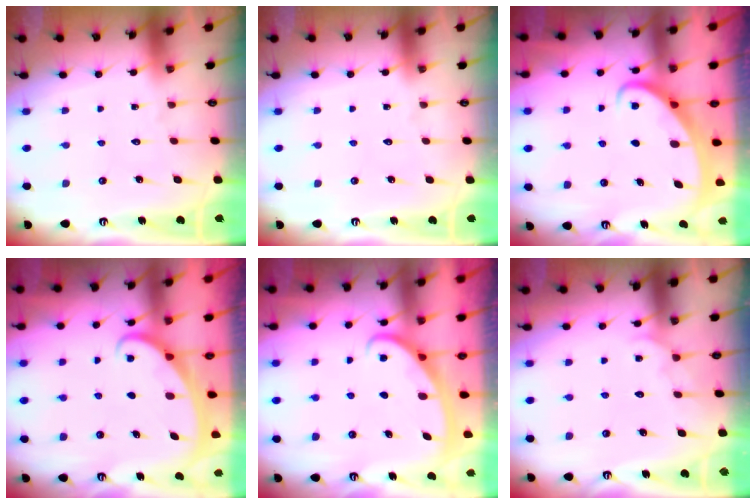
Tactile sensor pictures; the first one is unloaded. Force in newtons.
{"total": 0.0}
{"total": 2.6, "press": 2.5, "slide": 0.3}
{"total": 2.3, "press": 2.3, "slide": 0.4}
{"total": 2.8, "press": 2.8, "slide": 0.4}
{"total": 3.0, "press": 3.0, "slide": 0.3}